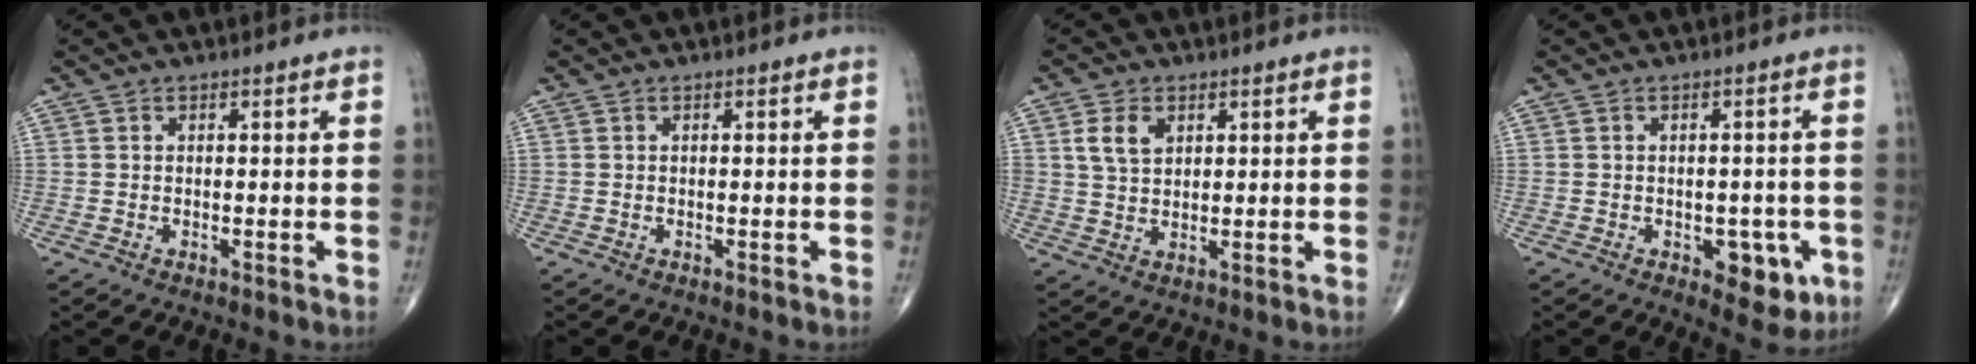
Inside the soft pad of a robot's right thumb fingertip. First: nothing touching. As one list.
[{"total": 0.0}, {"total": 5.3, "force": [2.1, 3.5, 3.4], "torque": [-0.052, -0.006, 0.042]}, {"total": 7.1, "force": [-2.6, 4.0, 5.2], "torque": [-0.033, 0.006, -0.025]}]